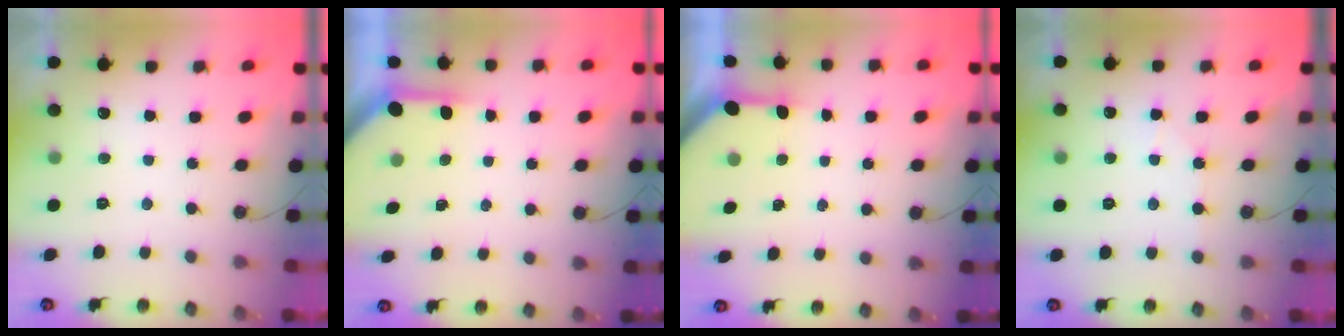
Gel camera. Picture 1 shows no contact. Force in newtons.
{"total": 4.0, "press": 3.9, "slide": 0.4}
{"total": 3.2, "press": 3.2, "slide": 0.4}
{"total": 3.9, "press": 3.8, "slide": 0.7}